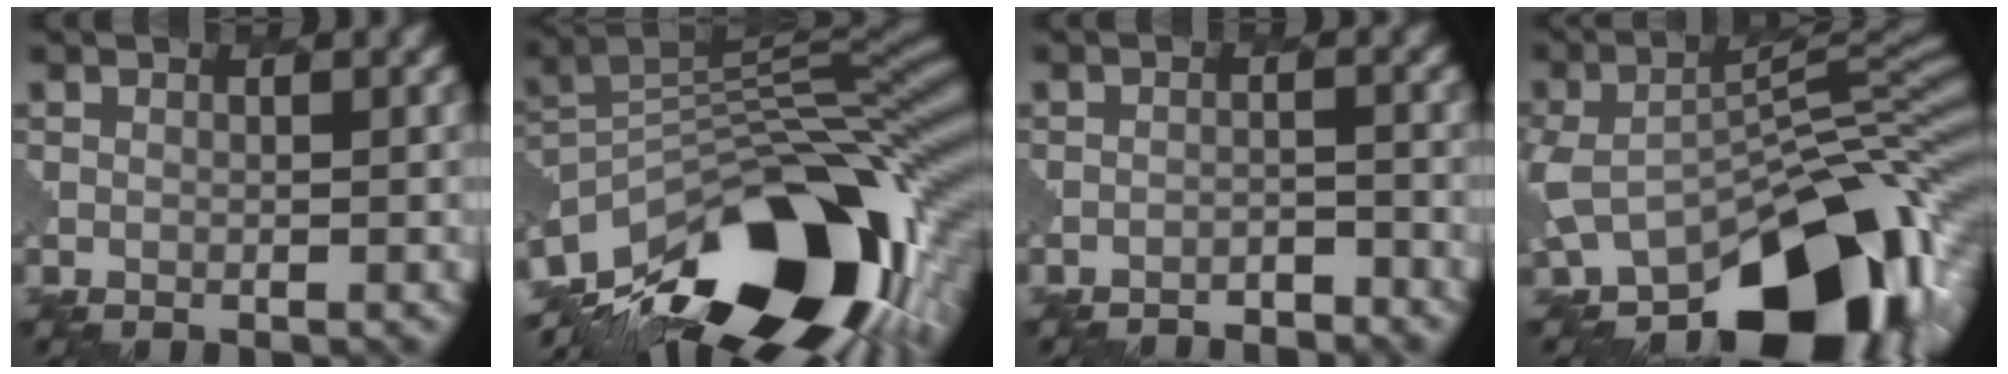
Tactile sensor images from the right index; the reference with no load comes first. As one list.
[{"total": 17.2, "force": [-8.9, 8.1, 12.3], "torque": [-0.206, -0.006, -0.149]}, {"total": 2.9, "force": [-2.9, 0.1, 0.3], "torque": [0.000, 0.000, -0.044]}, {"total": 14.2, "force": [-7.3, 7.4, 9.7], "torque": [-0.144, -0.009, -0.115]}]